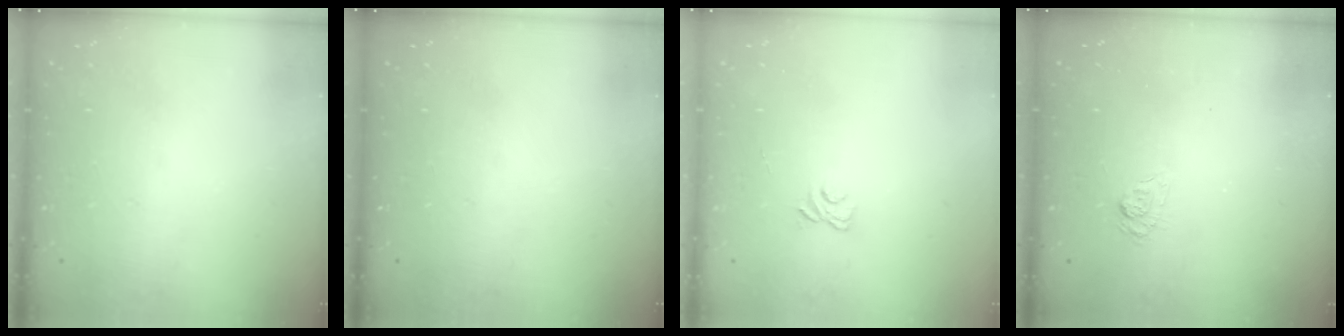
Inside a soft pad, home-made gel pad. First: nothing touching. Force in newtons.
{"total": 0.0}
{"total": 3.3, "press": 3.0, "slide": 1.3}
{"total": 4.5, "press": 4.2, "slide": 1.7}